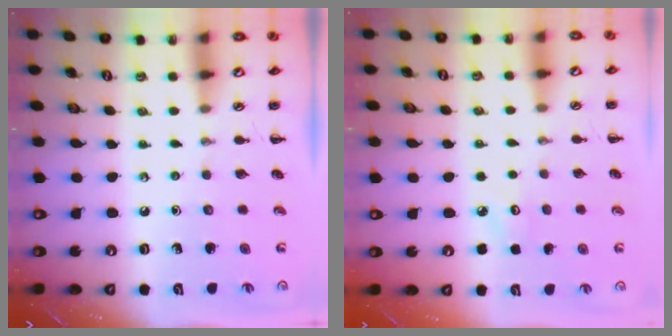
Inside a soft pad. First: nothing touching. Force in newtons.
{"total": 3.4, "press": 3.3, "slide": 1.1}